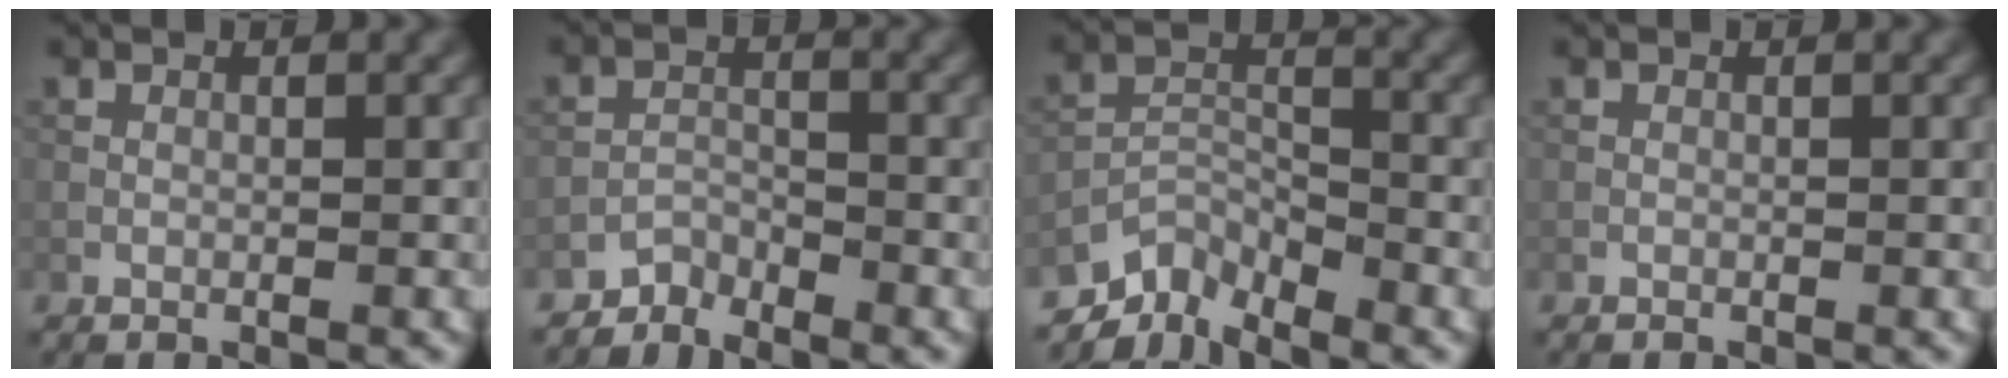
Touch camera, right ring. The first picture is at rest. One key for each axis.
{"total": 1.8, "fx": -1.8, "fy": 0.4, "fz": -0.1, "tx": 0.003, "ty": 0.008, "tz": -0.038}
{"total": 4.4, "fx": -3.8, "fy": 1.5, "fz": 1.4, "tx": -0.019, "ty": -0.003, "tz": -0.078}
{"total": 0.0}